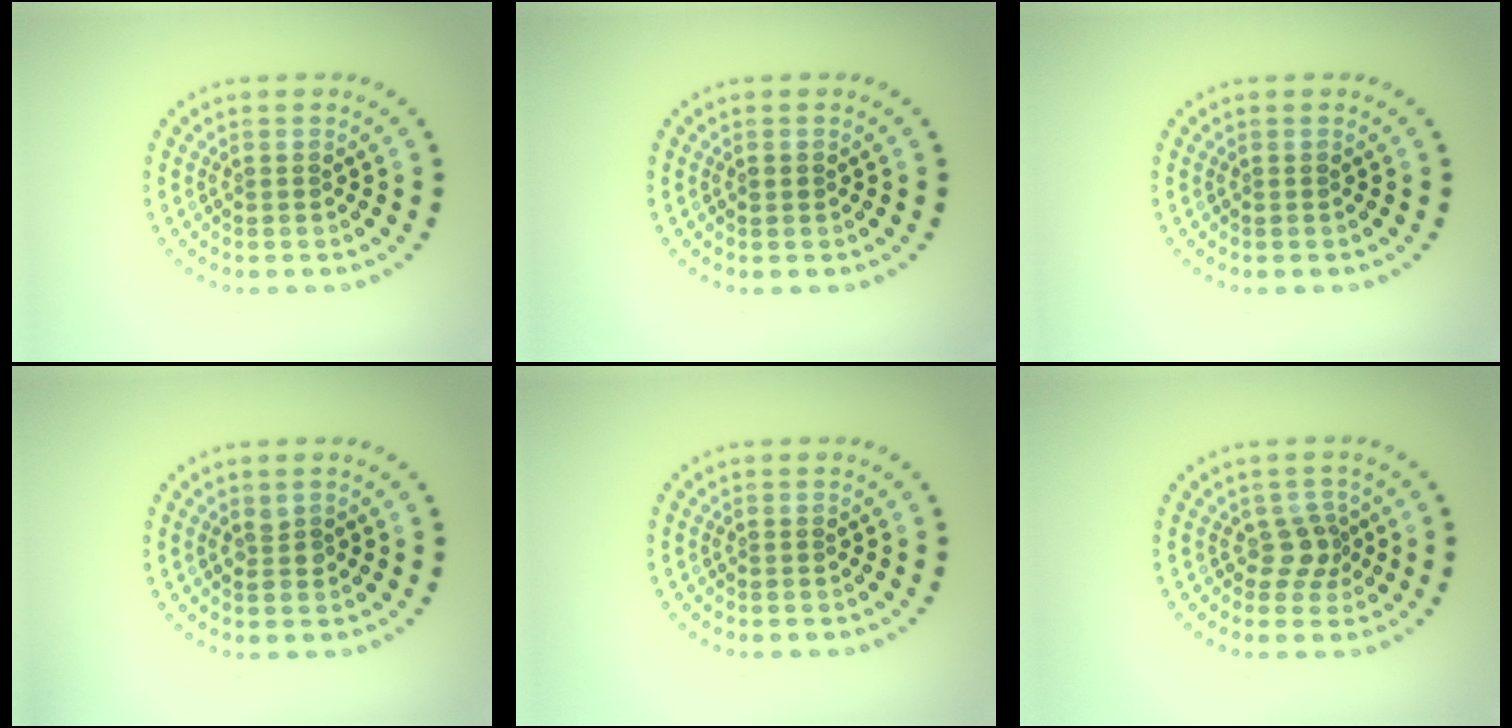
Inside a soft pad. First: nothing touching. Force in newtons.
{"total": 0.7, "press": 0.7, "slide": 0.0}
{"total": 0.0}
{"total": 0.8, "press": 0.8, "slide": 0.2}
{"total": 0.0}
{"total": 2.0, "press": 1.6, "slide": 1.2}